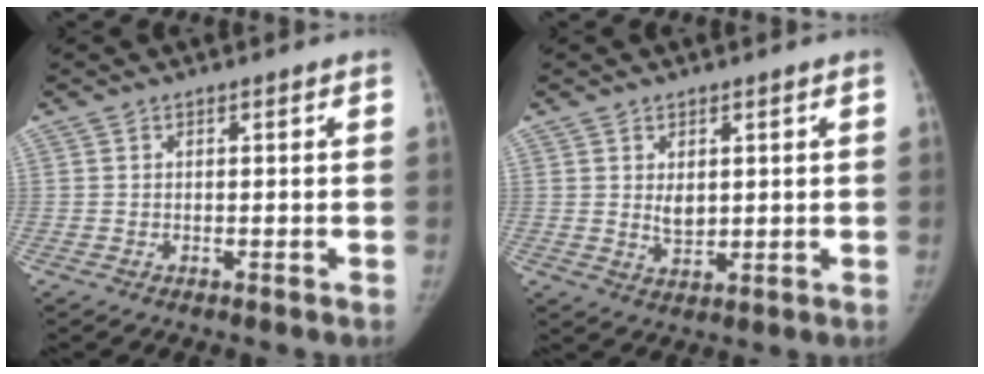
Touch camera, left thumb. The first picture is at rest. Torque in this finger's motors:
{"motor_torque": [0.00, 0.00, 0.08, -0.05, 0.07]}